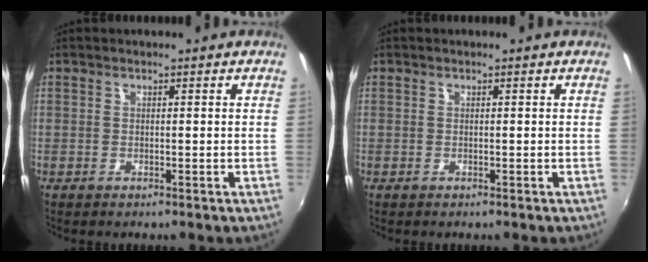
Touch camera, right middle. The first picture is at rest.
{"total": 0.0}